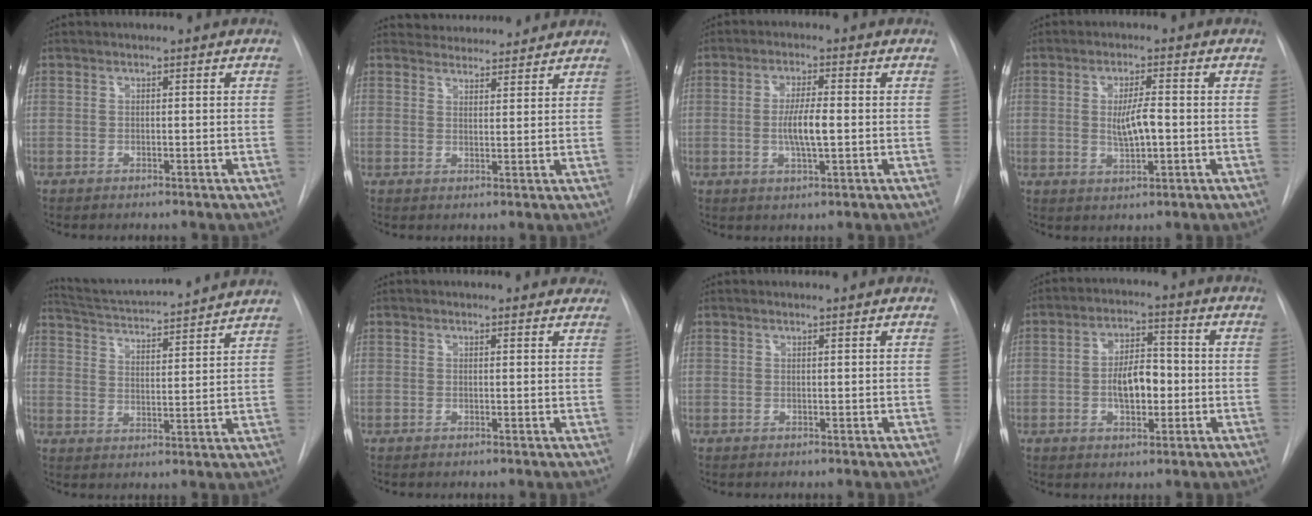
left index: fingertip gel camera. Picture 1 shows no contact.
{"total": 8.0, "force": [7.6, 1.9, 1.2], "torque": [-0.011, 0.012, 0.096]}
{"total": 5.3, "force": [-0.8, 1.0, 5.2], "torque": [-0.102, -0.007, -0.016]}
{"total": 4.8, "force": [-0.5, 1.2, 4.6], "torque": [-0.083, -0.005, -0.007]}
{"total": 18.8, "force": [17.7, 0.7, 6.5], "torque": [-0.110, -0.005, 0.246]}
{"total": 6.2, "force": [5.7, 2.2, 1.0], "torque": [0.012, 0.004, 0.039]}
{"total": 1.2, "force": [1.2, -0.1, 0.2], "torque": [-0.010, 0.003, 0.016]}
{"total": 7.0, "force": [-1.3, 3.4, 5.9], "torque": [-0.105, 0.009, -0.023]}